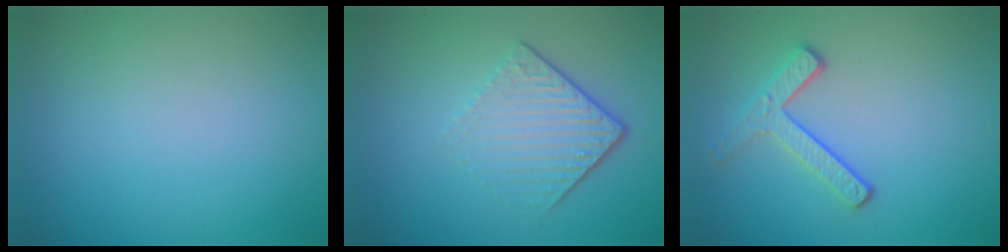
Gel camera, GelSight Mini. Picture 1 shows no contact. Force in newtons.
{"total": 4.3, "press": 2.9, "slide": 3.2}
{"total": 2.9, "press": 2.3, "slide": 1.7}